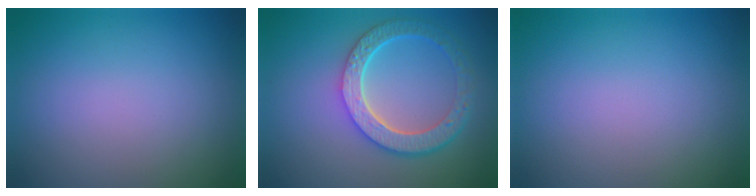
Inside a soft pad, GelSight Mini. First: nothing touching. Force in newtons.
{"total": 6.1, "press": 4.6, "slide": 4.0}
{"total": 0.0}